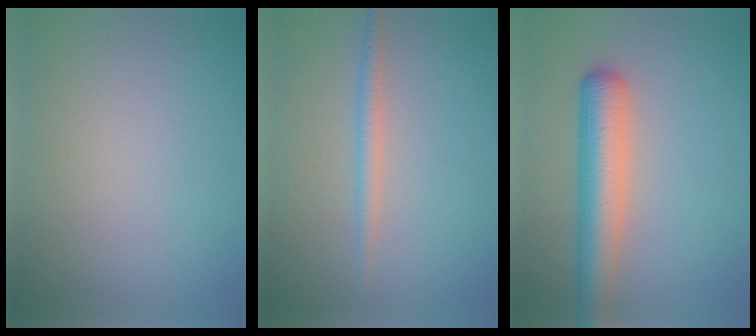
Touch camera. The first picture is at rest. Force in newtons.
{"total": 1.7, "press": 1.7, "slide": 0.0}
{"total": 5.6, "press": 5.6, "slide": 0.2}